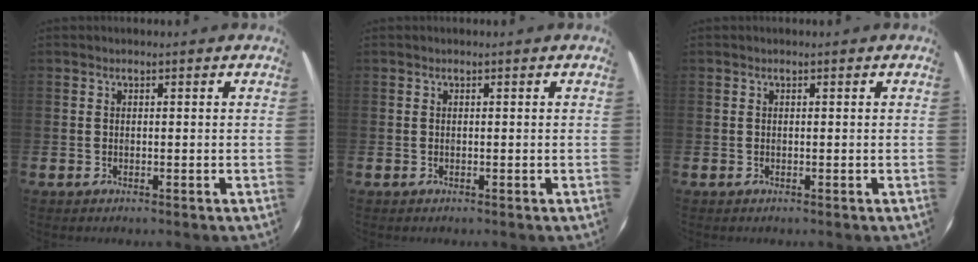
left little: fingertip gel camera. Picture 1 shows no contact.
{"total": 0.0}
{"total": 0.0}